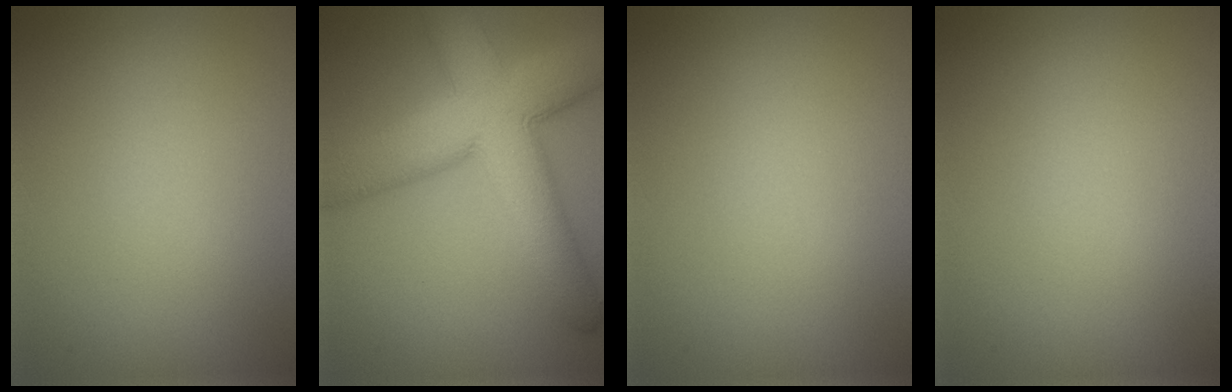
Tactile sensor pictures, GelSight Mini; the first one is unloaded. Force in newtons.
{"total": 11.9, "press": 11.9, "slide": 0.4}
{"total": 0.0}
{"total": 0.0}